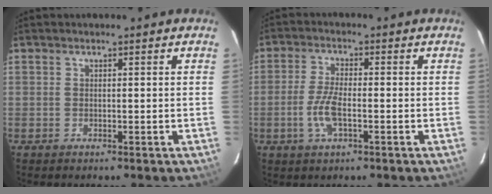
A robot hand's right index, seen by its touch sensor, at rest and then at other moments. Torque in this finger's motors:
{"motor_torque": [0.74, -0.11, 0.20, 0.09]}